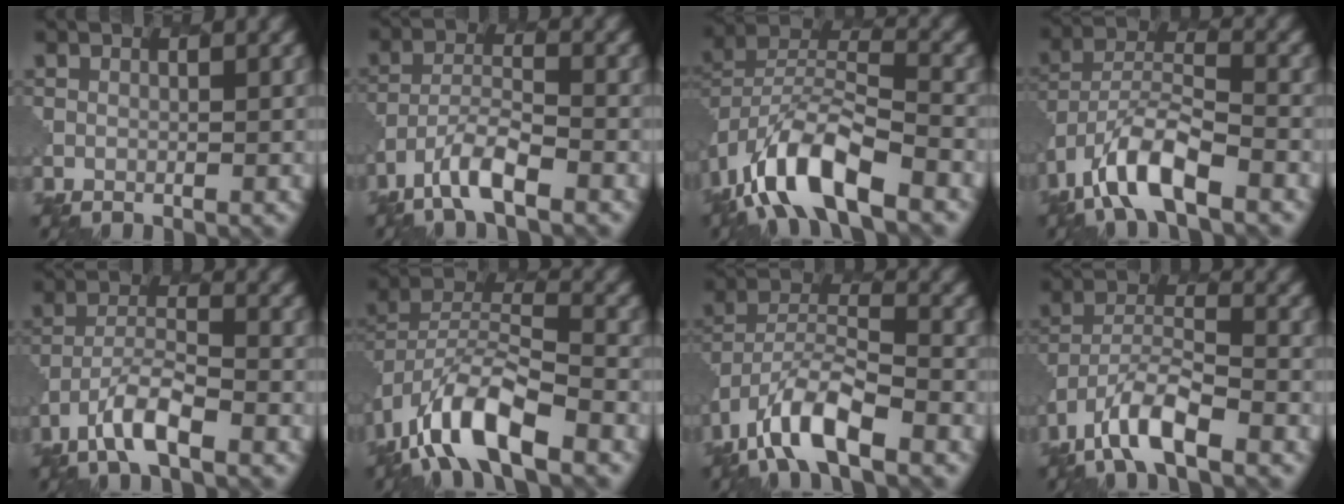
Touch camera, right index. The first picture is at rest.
{"total": 4.8, "force": [-3.4, 1.3, 3.1], "torque": [-0.059, -0.002, -0.070]}
{"total": 9.9, "force": [-6.1, 3.9, 6.8], "torque": [-0.127, 0.002, -0.121]}
{"total": 8.0, "force": [-5.0, 2.9, 5.5], "torque": [-0.104, 0.005, -0.096]}
{"total": 4.8, "force": [-3.2, 1.4, 3.3], "torque": [-0.062, 0.001, -0.066]}
{"total": 9.5, "force": [-5.9, 3.6, 6.5], "torque": [-0.119, 0.002, -0.118]}
{"total": 8.3, "force": [-5.3, 3.0, 5.7], "torque": [-0.105, 0.003, -0.105]}
{"total": 6.8, "force": [-4.6, 2.2, 4.4], "torque": [-0.083, 0.001, -0.089]}